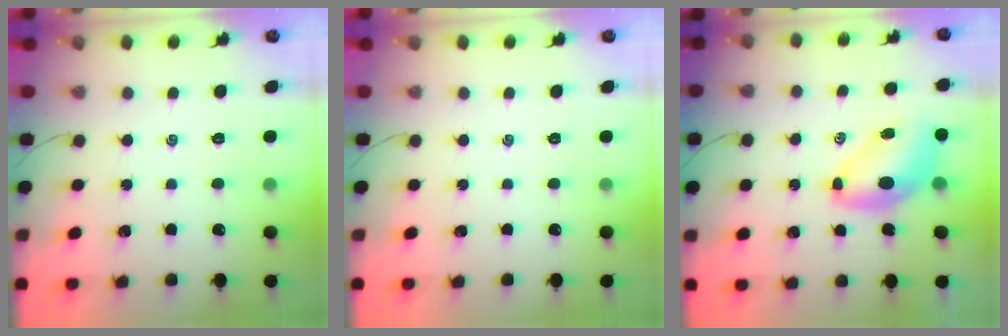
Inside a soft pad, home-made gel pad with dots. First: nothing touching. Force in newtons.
{"total": 0.0}
{"total": 8.3, "press": 8.0, "slide": 2.1}